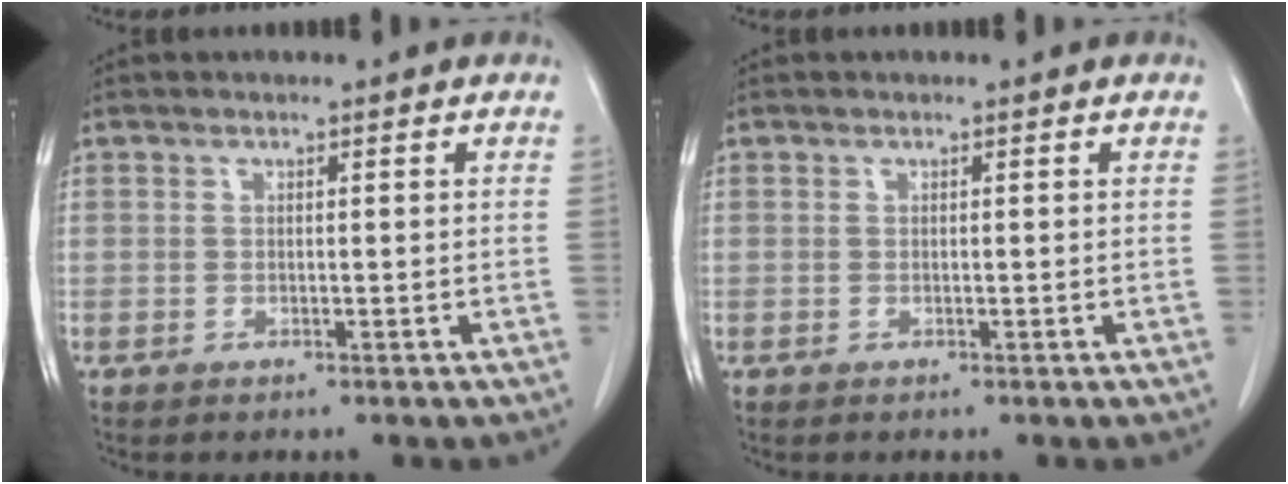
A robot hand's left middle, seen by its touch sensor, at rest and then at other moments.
{"total": 0.0}